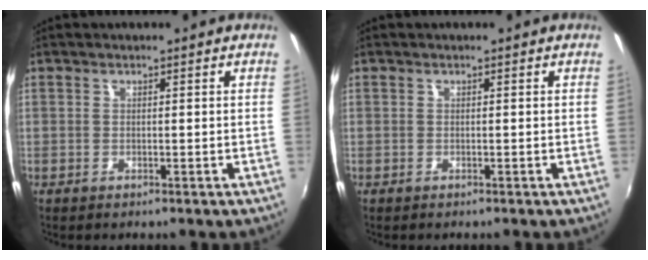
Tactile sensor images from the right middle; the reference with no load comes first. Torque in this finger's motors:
{"motor_torque": [0.05, -0.13, -0.02, 0.00]}